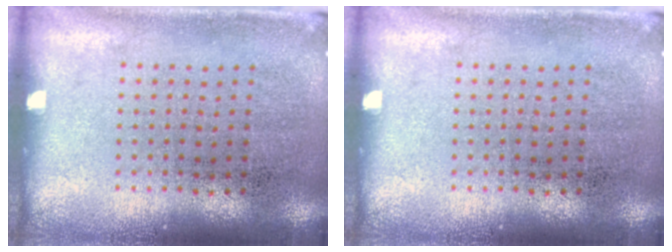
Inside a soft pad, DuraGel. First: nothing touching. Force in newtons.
{"total": 0.0}